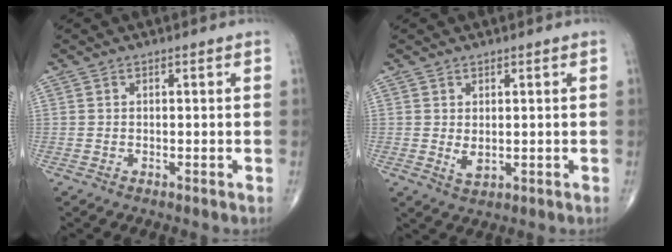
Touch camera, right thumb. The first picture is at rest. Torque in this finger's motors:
{"motor_torque": [-0.34, 0.52, 0.29, 0.34, 0.00]}